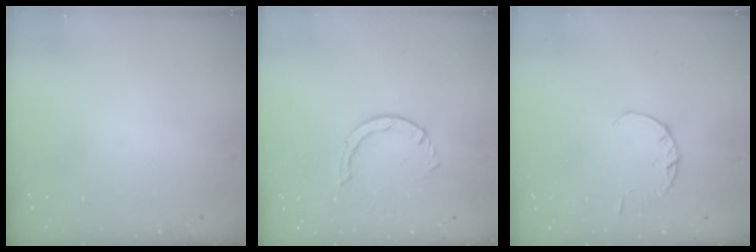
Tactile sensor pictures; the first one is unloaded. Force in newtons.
{"total": 2.5, "press": 2.5, "slide": 0.3}
{"total": 1.8, "press": 1.8, "slide": 0.3}